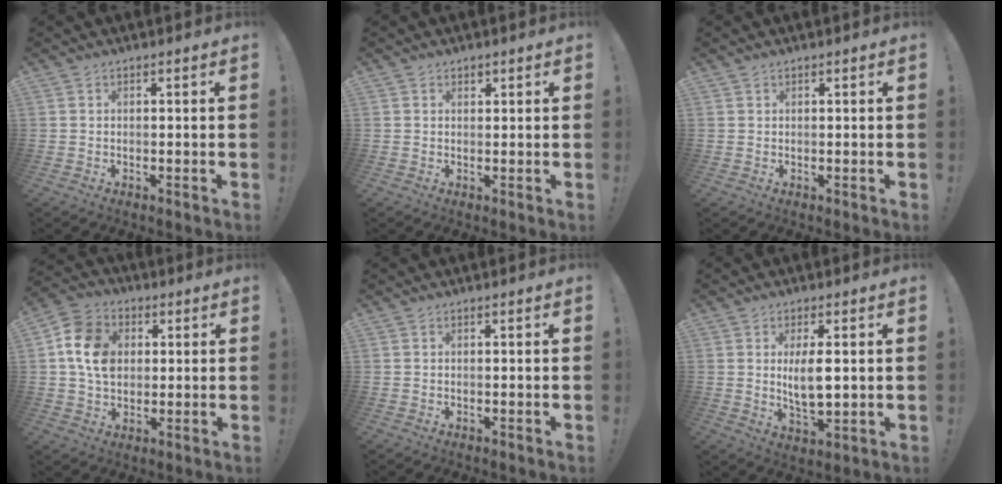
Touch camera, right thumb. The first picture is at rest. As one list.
[{"total": 1.0, "force": [0.8, 0.6, 0.1], "torque": [0.010, -0.007, 0.012]}, {"total": 0.0}, {"total": 12.9, "force": [2.4, 10.2, 7.5], "torque": [-0.126, 0.010, 0.048]}, {"total": 0.0}, {"total": 7.7, "force": [1.4, 3.0, 7.0], "torque": [-0.124, -0.018, 0.015]}]